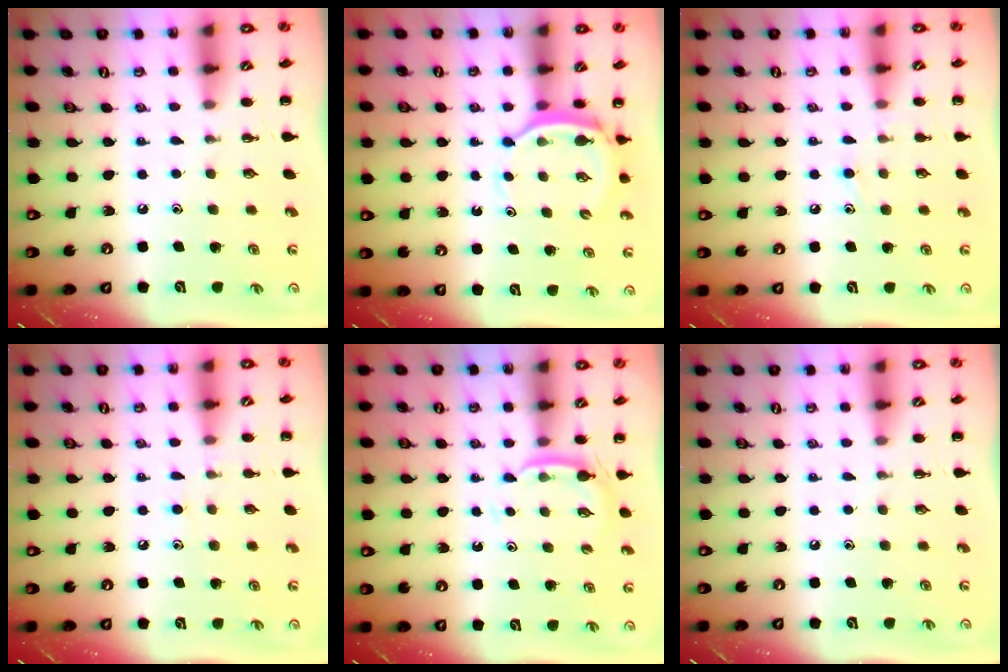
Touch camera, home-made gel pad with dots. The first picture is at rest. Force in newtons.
{"total": 4.3, "press": 4.2, "slide": 0.9}
{"total": 8.4, "press": 8.0, "slide": 2.3}
{"total": 6.6, "press": 6.2, "slide": 2.2}
{"total": 3.9, "press": 3.7, "slide": 1.3}
{"total": 0.0}